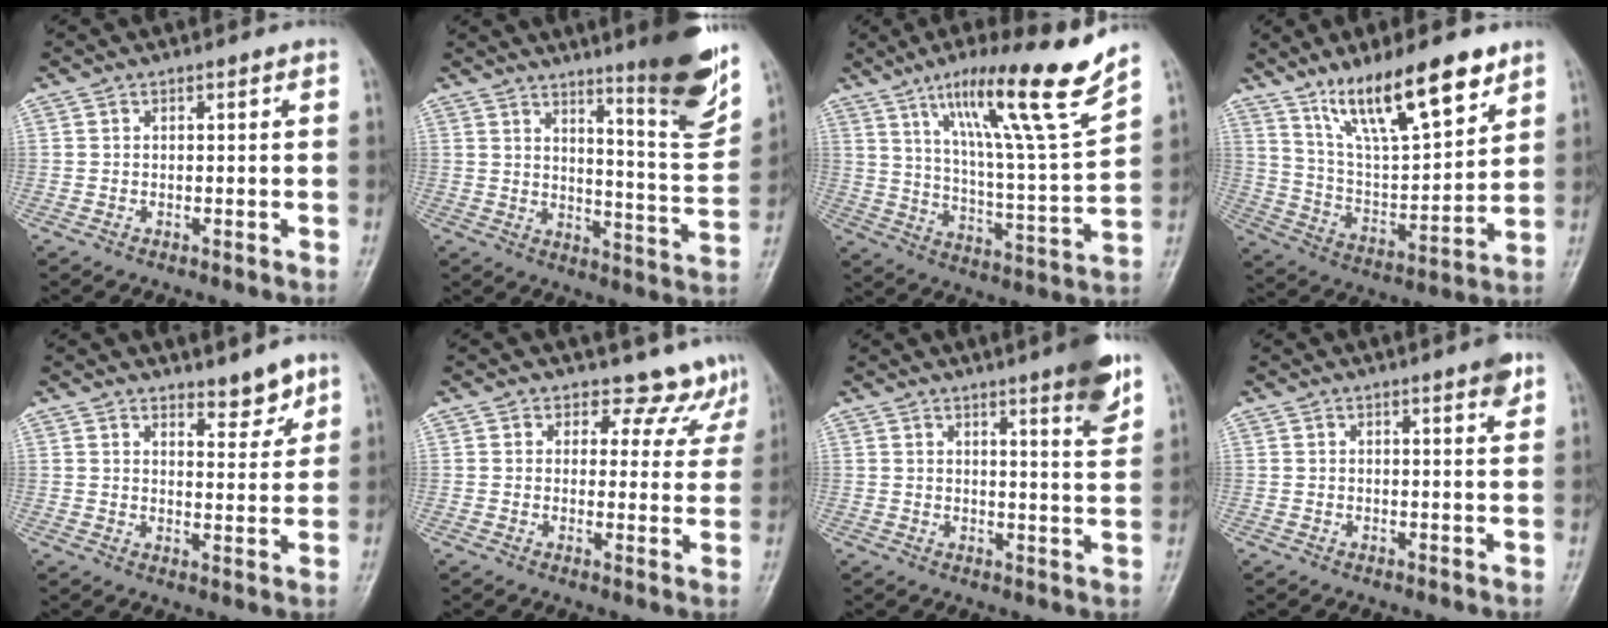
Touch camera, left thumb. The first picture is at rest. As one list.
[{"total": 16.2, "force": [10.4, 2.0, 12.2], "torque": [-0.141, -0.072, 0.151]}, {"total": 20.2, "force": [13.4, 0.8, 15.2], "torque": [-0.216, -0.069, 0.216]}, {"total": 18.0, "force": [11.9, 5.0, 12.6], "torque": [-0.185, -0.056, 0.222]}, {"total": 4.7, "force": [3.8, 1.8, 2.2], "torque": [-0.009, -0.032, 0.057]}, {"total": 7.7, "force": [6.6, 4.0, -0.1], "torque": [0.050, -0.037, 0.057]}, {"total": 7.5, "force": [4.8, 0.7, 5.7], "torque": [-0.067, -0.030, 0.062]}, {"total": 3.8, "force": [2.4, 0.5, 2.9], "torque": [-0.031, -0.013, 0.030]}]